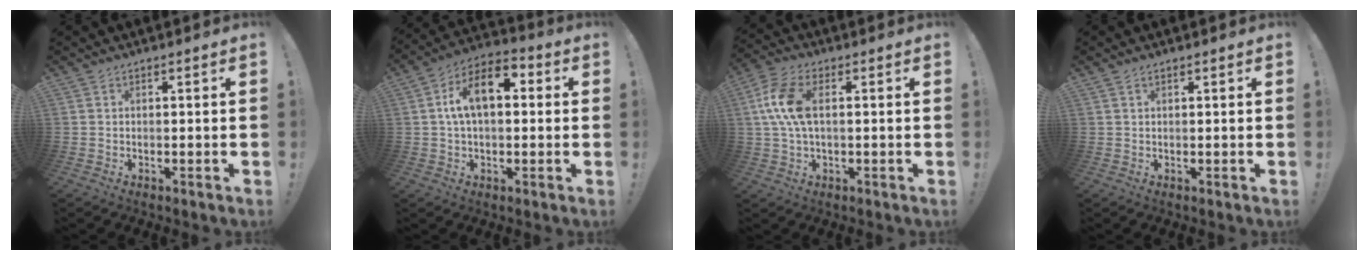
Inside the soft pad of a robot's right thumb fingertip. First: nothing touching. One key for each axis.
{"total": 12.5, "fx": 2.7, "fy": 6.7, "fz": 10.2, "tx": -0.170, "ty": 0.007, "tz": 0.046}
{"total": 11.0, "fx": 1.9, "fy": 5.6, "fz": 9.3, "tx": -0.190, "ty": 0.003, "tz": 0.036}
{"total": 0.9, "fx": 0.6, "fy": 0.4, "fz": 0.6, "tx": -0.021, "ty": 0.004, "tz": 0.013}